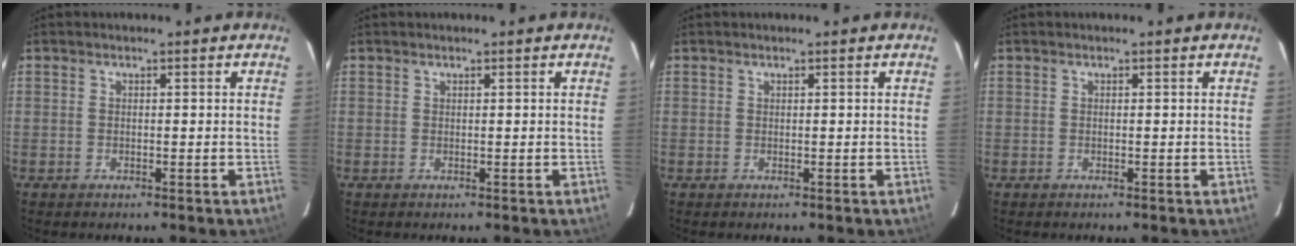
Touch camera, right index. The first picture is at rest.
{"total": 0.0}
{"total": 0.0}
{"total": 0.0}